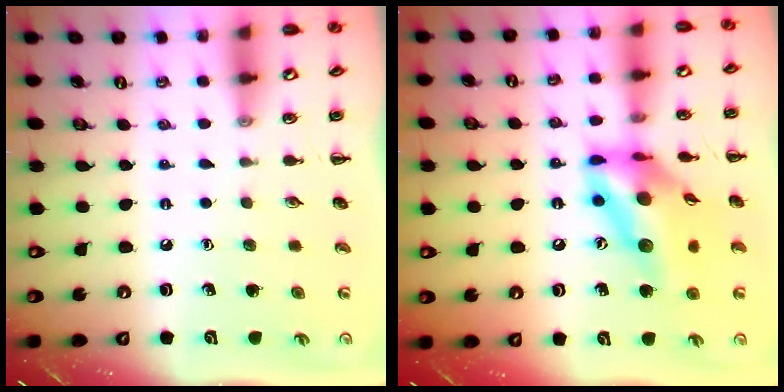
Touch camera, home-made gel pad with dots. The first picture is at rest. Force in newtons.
{"total": 15.9, "press": 15.0, "slide": 5.3}